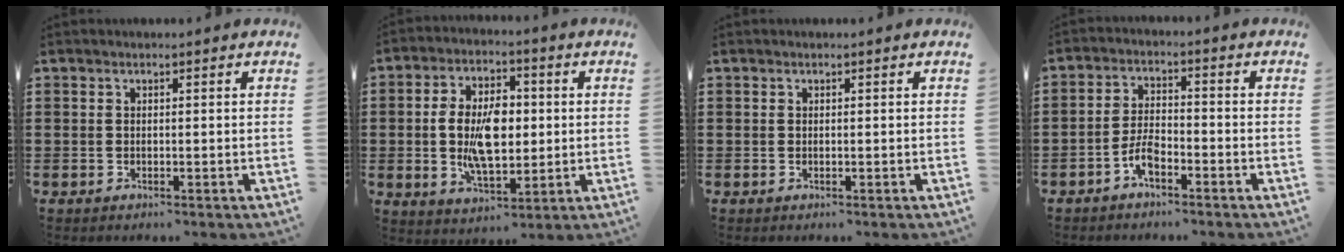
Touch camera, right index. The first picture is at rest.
{"total": 9.7, "force": [0.1, 5.6, 7.9], "torque": [-0.160, 0.010, -0.002]}
{"total": 0.0}
{"total": 4.4, "force": [-2.7, 1.7, 3.1], "torque": [-0.074, 0.004, -0.056]}